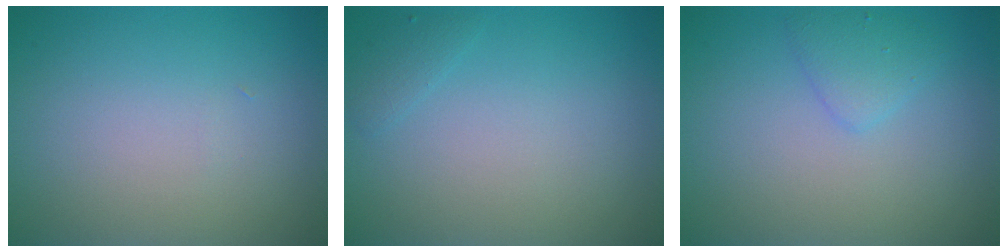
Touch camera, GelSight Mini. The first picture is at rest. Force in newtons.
{"total": 0.8, "press": 0.8, "slide": 0.1}
{"total": 1.7, "press": 1.6, "slide": 0.1}